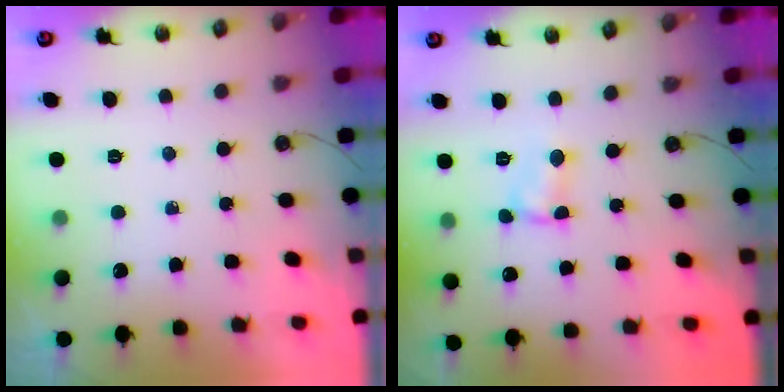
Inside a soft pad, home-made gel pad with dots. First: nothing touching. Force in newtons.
{"total": 2.5, "press": 2.5, "slide": 0.3}